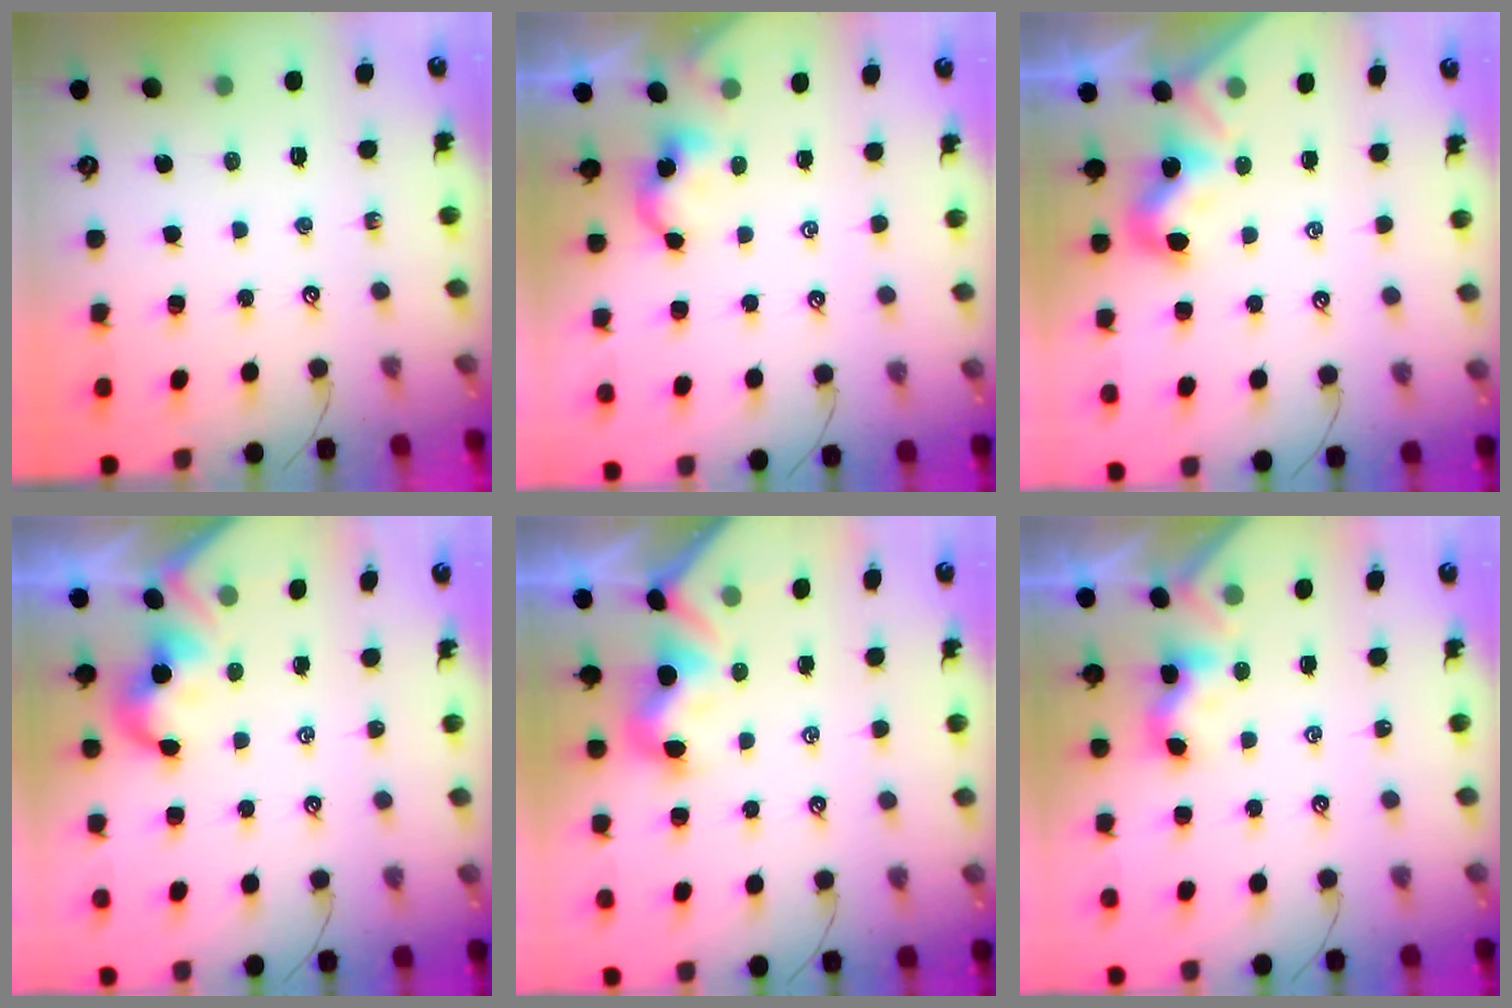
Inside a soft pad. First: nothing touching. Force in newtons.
{"total": 1.9, "press": 1.9, "slide": 0.1}
{"total": 1.9, "press": 1.9, "slide": 0.4}
{"total": 1.9, "press": 1.8, "slide": 0.5}
{"total": 1.5, "press": 1.3, "slide": 0.7}
{"total": 2.3, "press": 2.3, "slide": 0.1}